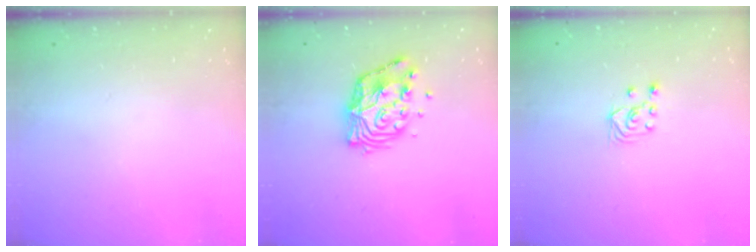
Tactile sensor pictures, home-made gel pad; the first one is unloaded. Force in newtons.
{"total": 12.3, "press": 12.3, "slide": 1.1}
{"total": 2.8, "press": 2.6, "slide": 1.1}